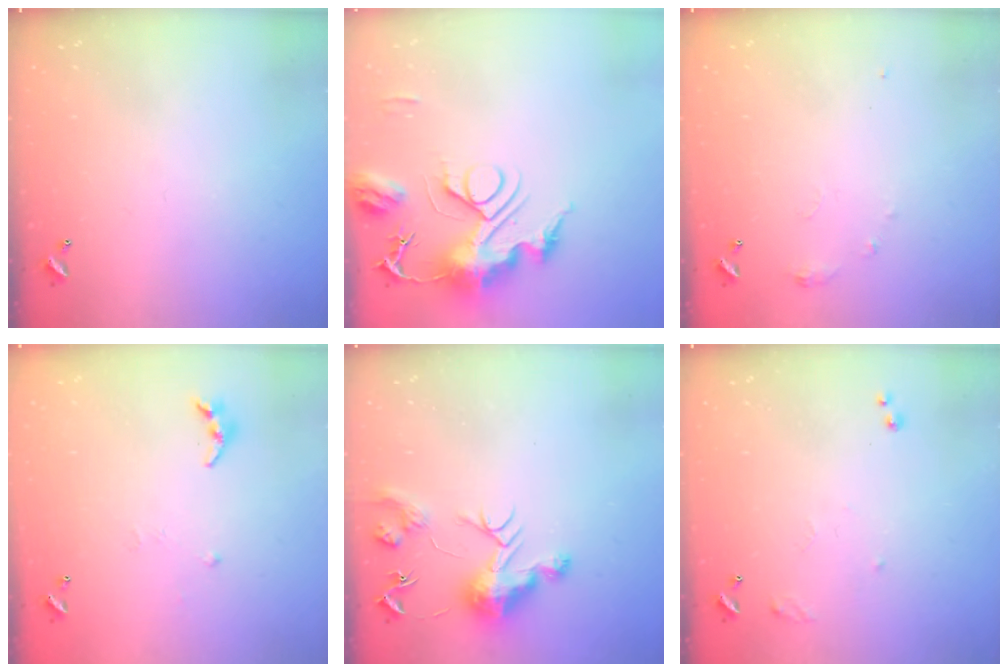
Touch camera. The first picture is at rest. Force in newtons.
{"total": 14.3, "press": 14.3, "slide": 1.5}
{"total": 3.6, "press": 3.5, "slide": 0.6}
{"total": 4.9, "press": 4.8, "slide": 0.7}
{"total": 10.0, "press": 10.0, "slide": 0.3}
{"total": 7.8, "press": 7.7, "slide": 0.9}